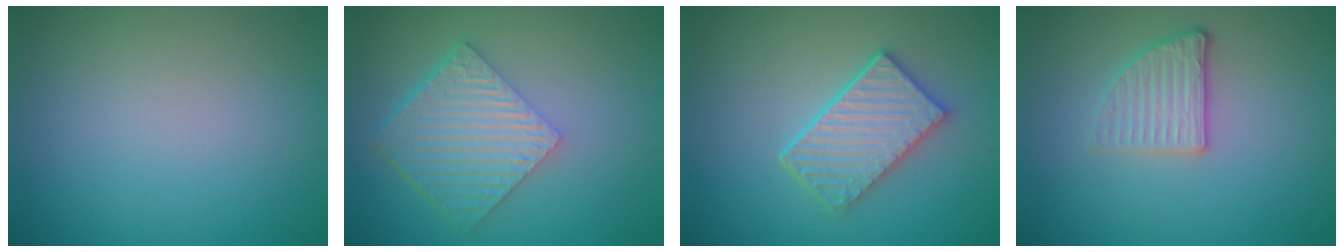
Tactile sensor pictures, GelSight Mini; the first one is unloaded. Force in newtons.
{"total": 6.4, "press": 4.5, "slide": 4.6}
{"total": 4.3, "press": 3.8, "slide": 2.0}
{"total": 2.8, "press": 2.3, "slide": 1.6}